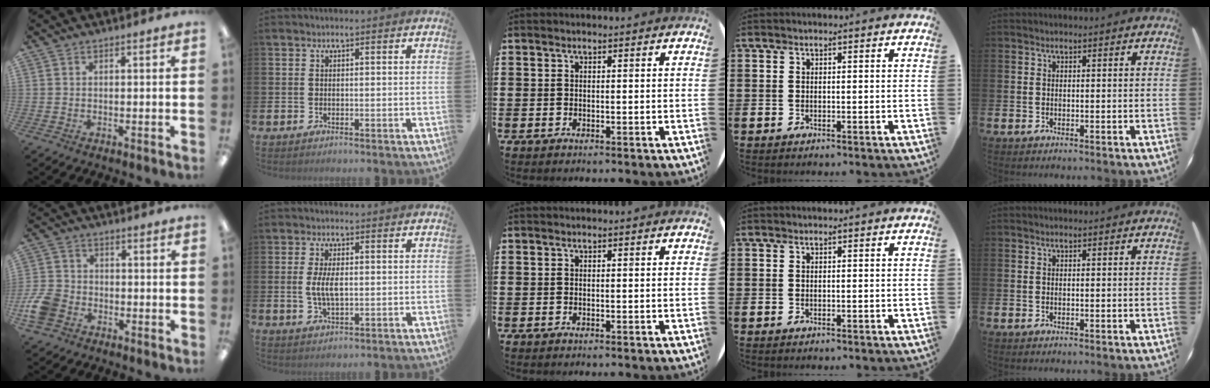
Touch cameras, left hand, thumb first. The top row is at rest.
{"thumb": {"total": 8.2, "force": [-3.3, 6.2, 4.2], "torque": [-0.094, 0.024, -0.060]}, "index": {"total": 4.5, "force": [0.3, 2.0, 4.1], "torque": [-0.073, -0.002, -0.002]}}